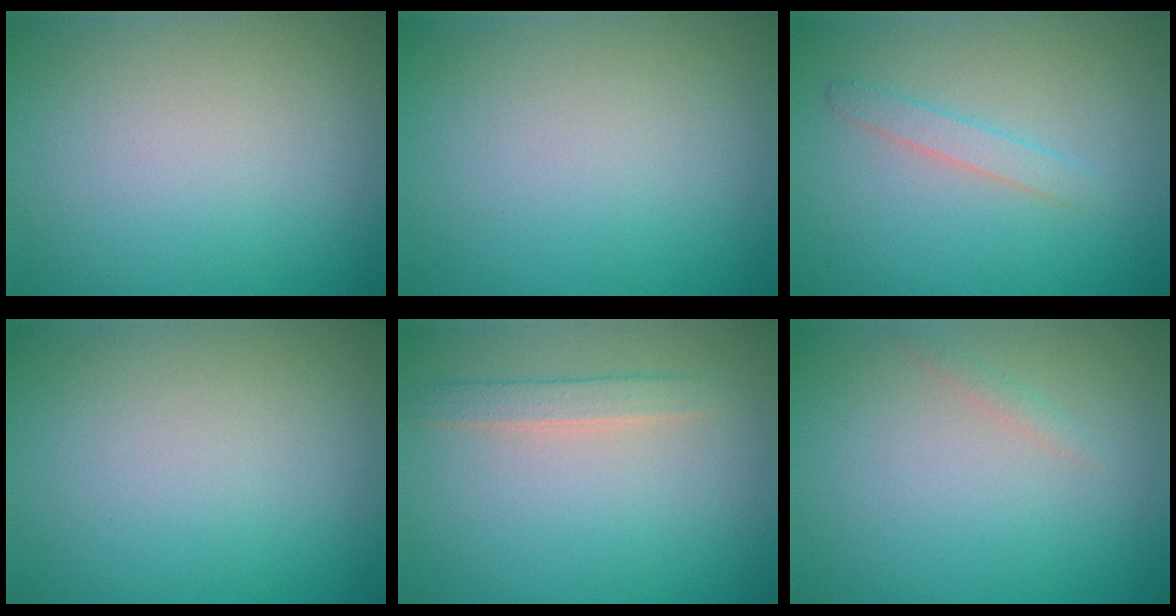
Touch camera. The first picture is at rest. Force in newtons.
{"total": 0.0}
{"total": 1.4, "press": 1.4, "slide": 0.1}
{"total": 0.0}
{"total": 1.7, "press": 1.7, "slide": 0.0}
{"total": 0.7, "press": 0.7, "slide": 0.1}